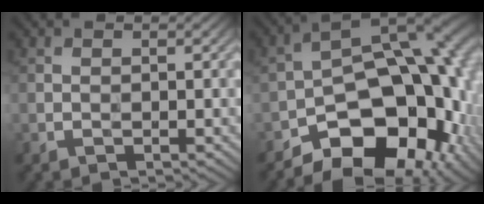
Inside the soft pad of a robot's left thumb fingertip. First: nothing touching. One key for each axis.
{"total": 19.1, "fx": -8.2, "fy": 11.2, "fz": 13.2, "tx": -0.163, "ty": -0.015, "tz": -0.116}